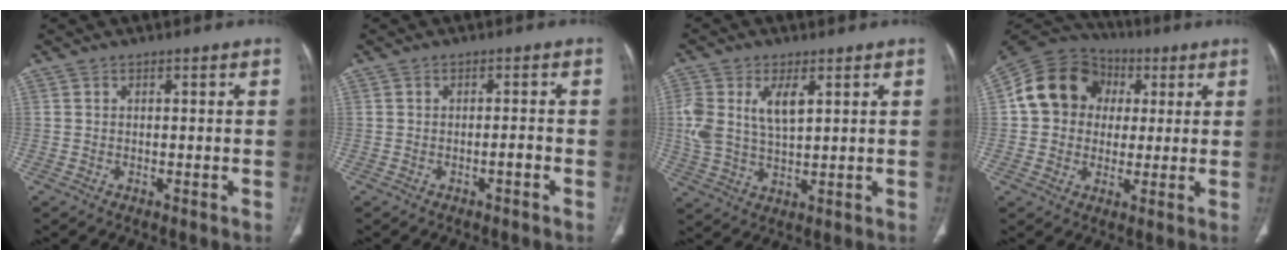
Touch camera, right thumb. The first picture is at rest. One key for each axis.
{"total": 1.4, "fx": -0.7, "fy": 0.3, "fz": 1.1, "tx": -0.019, "ty": 0.007, "tz": -0.011}
{"total": 9.1, "fx": 2.8, "fy": 4.4, "fz": 7.4, "tx": -0.159, "ty": -0.001, "tz": 0.061}
{"total": 14.2, "fx": 2.1, "fy": 12.3, "fz": 6.7, "tx": -0.105, "ty": 0.020, "tz": 0.028}